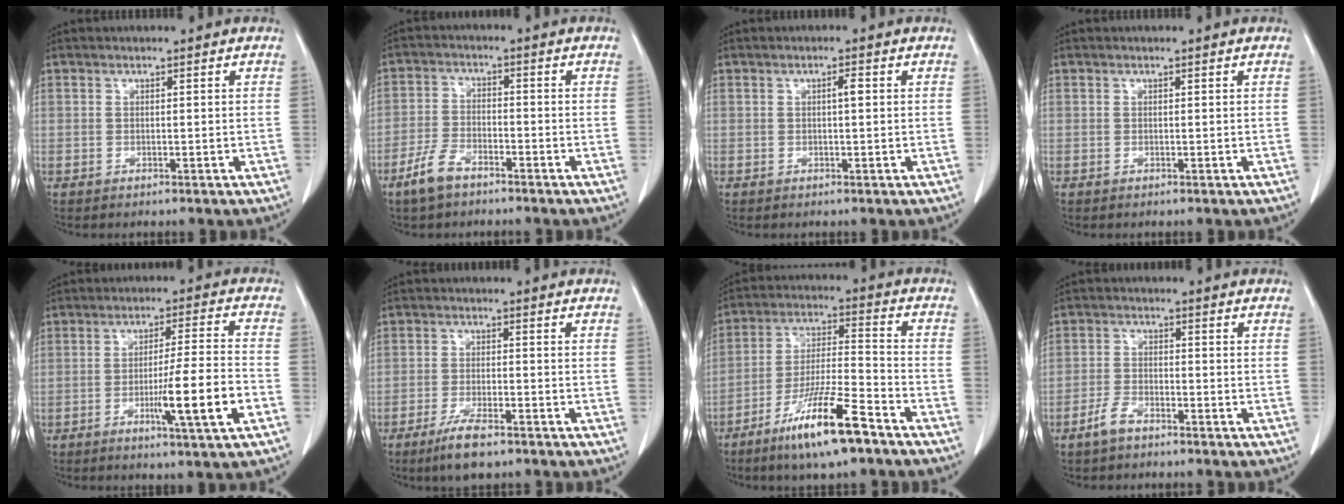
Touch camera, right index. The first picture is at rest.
{"total": 5.2, "force": [-3.7, 2.3, 2.8], "torque": [-0.065, 0.001, -0.069]}
{"total": 1.3, "force": [0.2, 0.2, 1.2], "torque": [-0.021, 0.003, 0.002]}
{"total": 0.0}
{"total": 10.4, "force": [-3.6, -0.5, 9.8], "torque": [-0.156, -0.010, -0.060]}
{"total": 5.7, "force": [-4.0, 0.9, 4.0], "torque": [-0.078, -0.010, -0.065]}
{"total": 13.8, "force": [-8.9, 1.1, 10.5], "torque": [-0.201, -0.028, -0.164]}
{"total": 3.2, "force": [-2.5, 1.3, 1.7], "torque": [-0.035, 0.003, -0.046]}